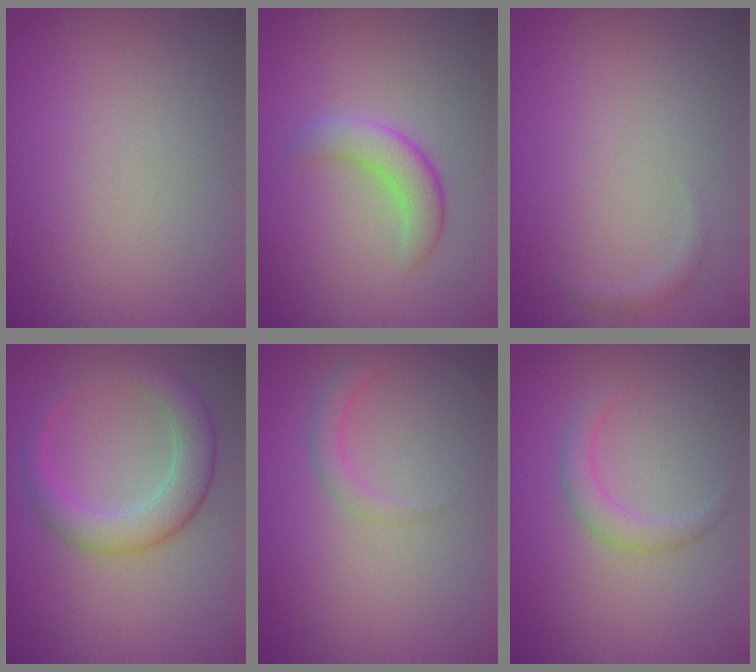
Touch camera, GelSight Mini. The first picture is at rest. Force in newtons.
{"total": 3.2, "press": 3.2, "slide": 0.2}
{"total": 0.7, "press": 0.7, "slide": 0.1}
{"total": 4.7, "press": 4.7, "slide": 0.1}
{"total": 1.6, "press": 1.6, "slide": 0.1}
{"total": 1.9, "press": 1.9, "slide": 0.1}